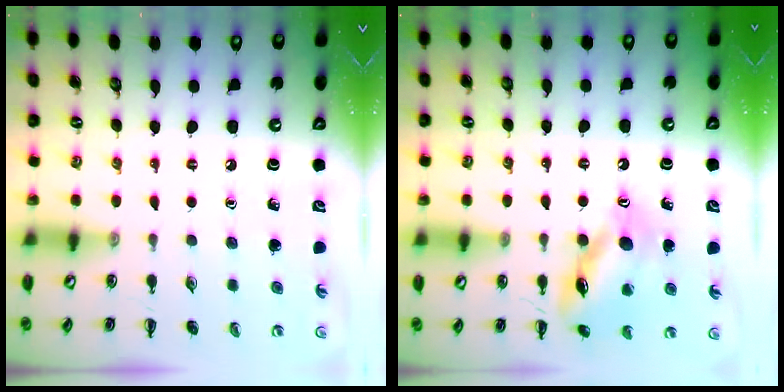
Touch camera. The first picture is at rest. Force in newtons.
{"total": 14.0, "press": 13.9, "slide": 1.5}